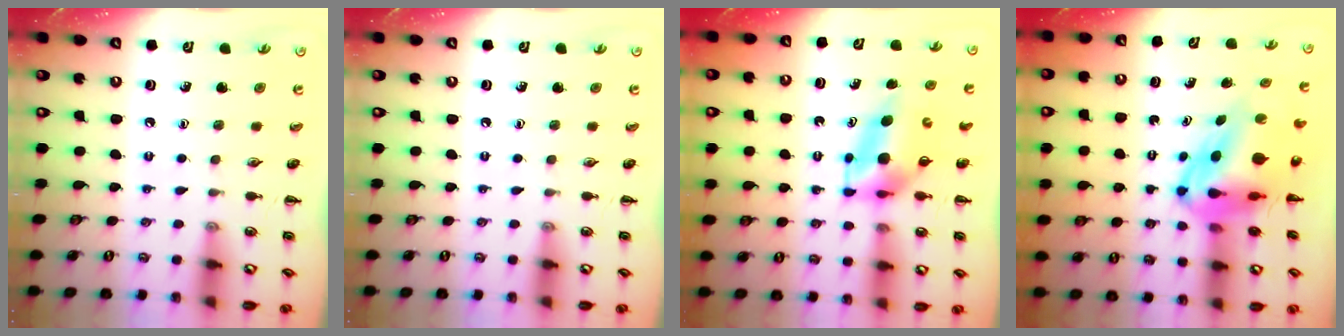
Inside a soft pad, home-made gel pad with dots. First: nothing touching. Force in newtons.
{"total": 0.0}
{"total": 5.8, "press": 5.7, "slide": 0.8}
{"total": 9.0, "press": 8.6, "slide": 2.7}